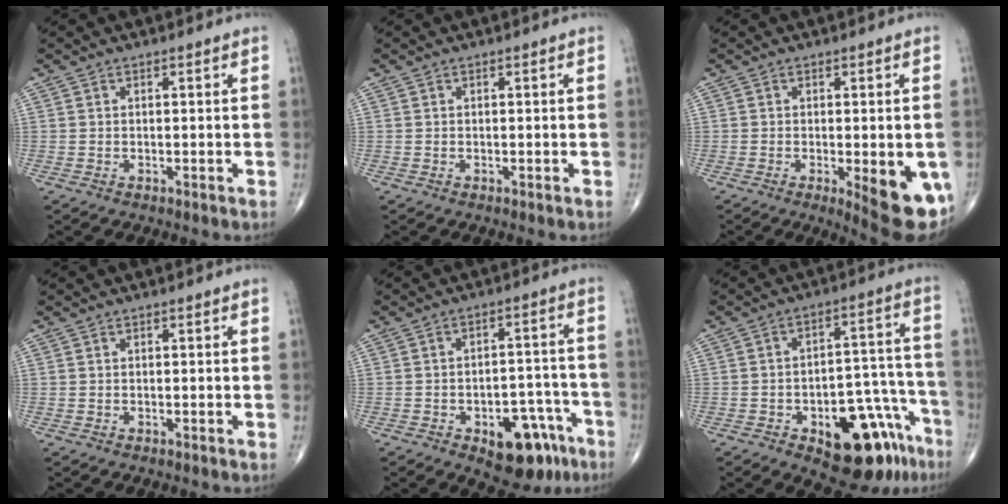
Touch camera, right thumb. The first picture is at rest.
{"total": 0.0}
{"total": 11.7, "force": [-3.5, 3.6, 10.5], "torque": [-0.115, -0.017, -0.036]}
{"total": 0.0}
{"total": 13.1, "force": [-7.0, 6.9, 8.6], "torque": [-0.078, 0.050, -0.088]}
{"total": 17.5, "force": [-9.5, 8.1, 12.2], "torque": [-0.100, 0.082, -0.122]}